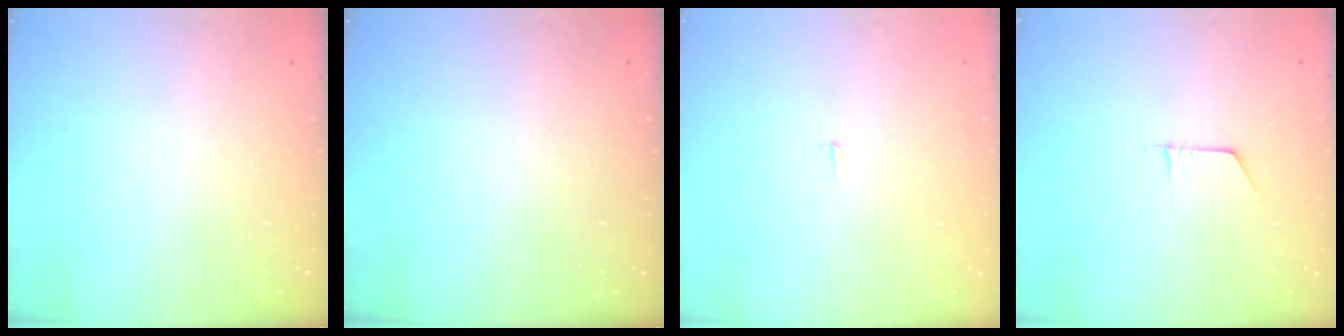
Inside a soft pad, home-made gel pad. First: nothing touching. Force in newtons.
{"total": 0.0}
{"total": 2.3, "press": 2.3, "slide": 0.2}
{"total": 5.7, "press": 5.7, "slide": 0.5}